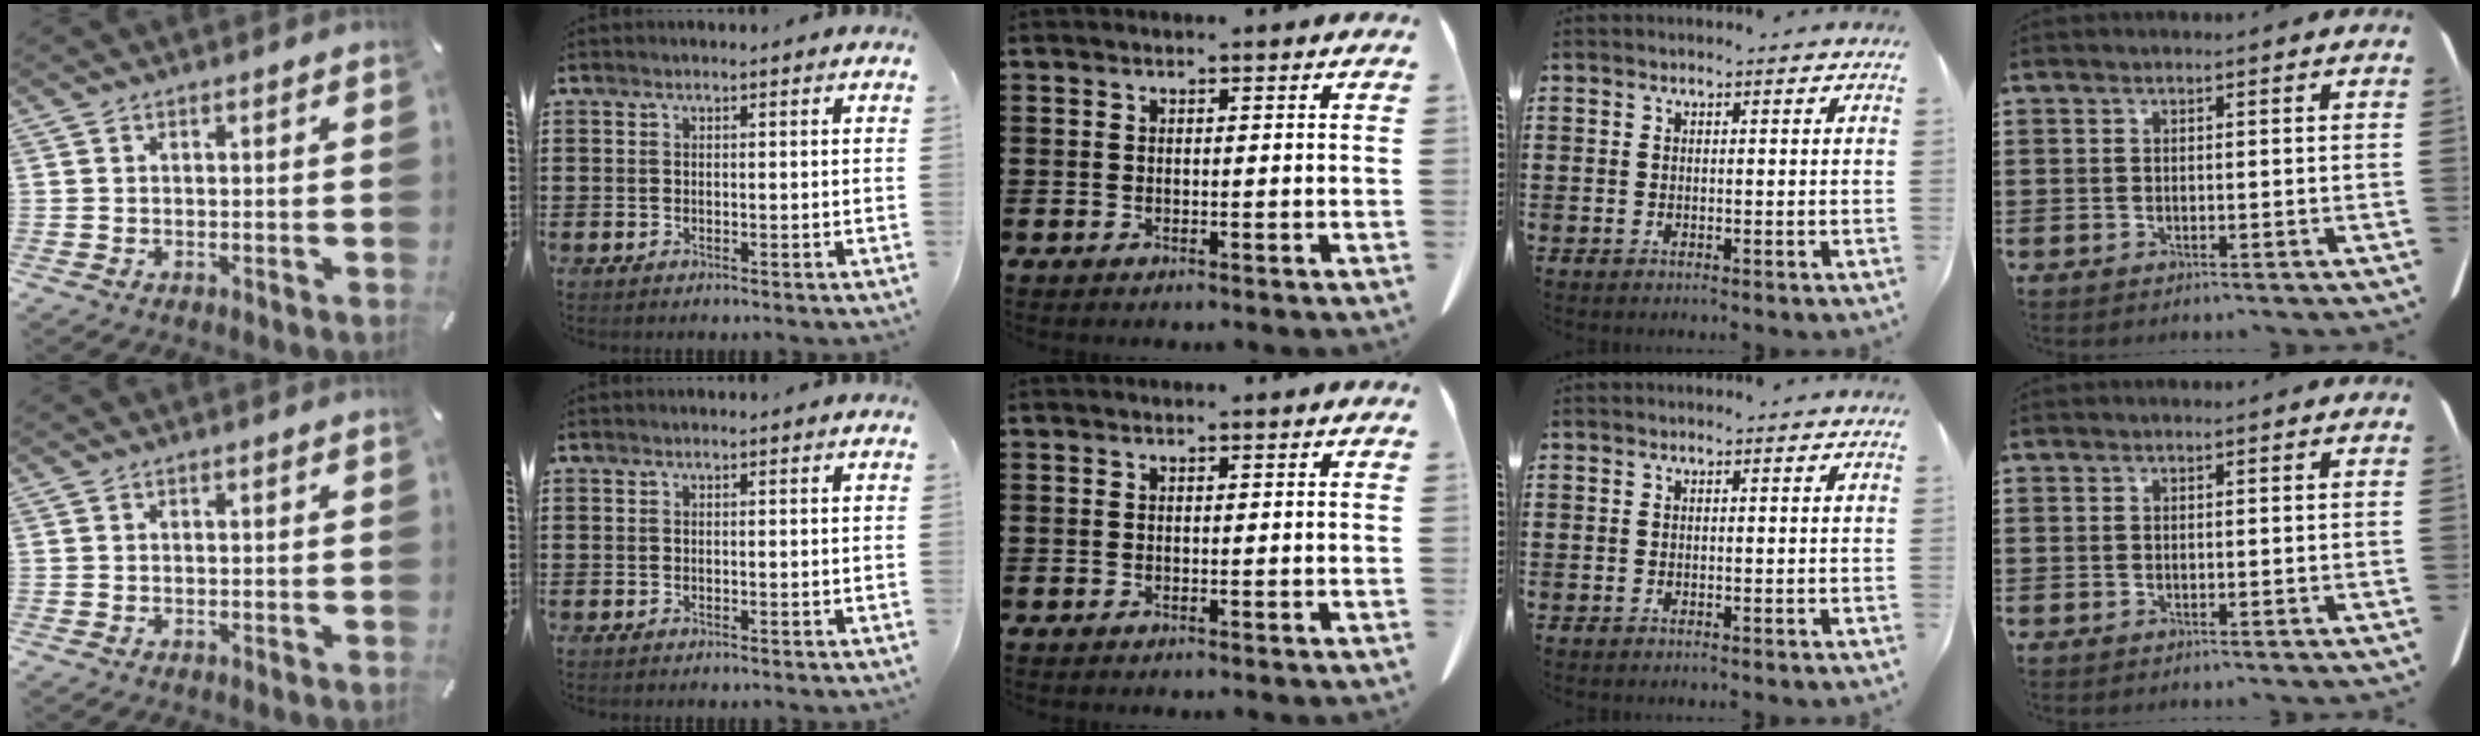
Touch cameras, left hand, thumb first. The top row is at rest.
{}